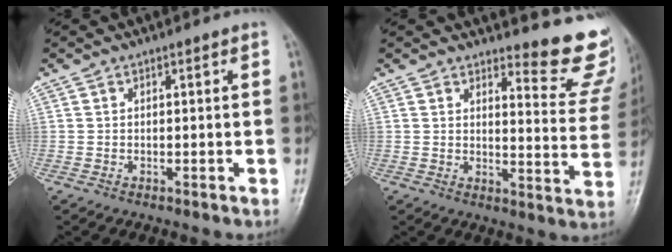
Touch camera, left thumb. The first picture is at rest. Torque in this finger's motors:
{"motor_torque": [0.08, 0.06, -0.18, -0.30, 0.06]}